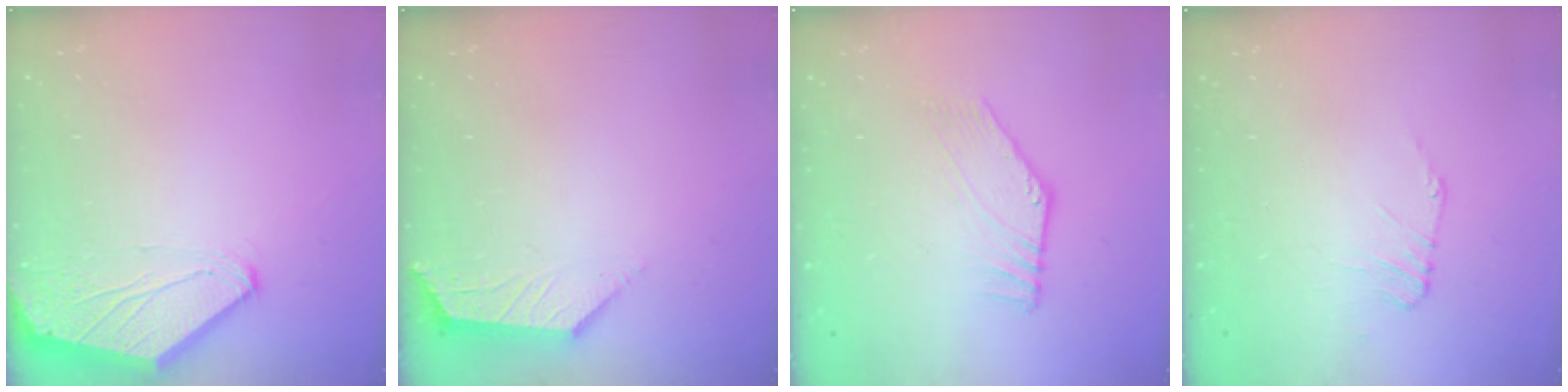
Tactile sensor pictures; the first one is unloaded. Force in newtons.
{"total": 2.0, "press": 2.0, "slide": 0.4}
{"total": 2.8, "press": 2.8, "slide": 0.0}
{"total": 1.1, "press": 1.1, "slide": 0.3}